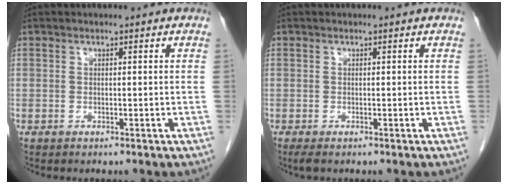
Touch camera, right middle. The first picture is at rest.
{"total": 1.3, "force": [-0.9, 0.4, 0.8], "torque": [-0.013, -0.004, -0.013]}